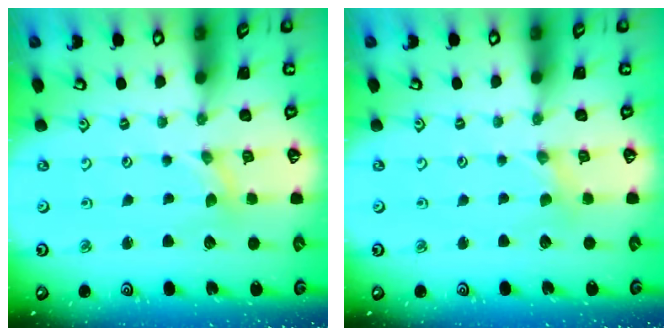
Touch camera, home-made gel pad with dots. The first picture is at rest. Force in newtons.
{"total": 0.7, "press": 0.7, "slide": 0.1}